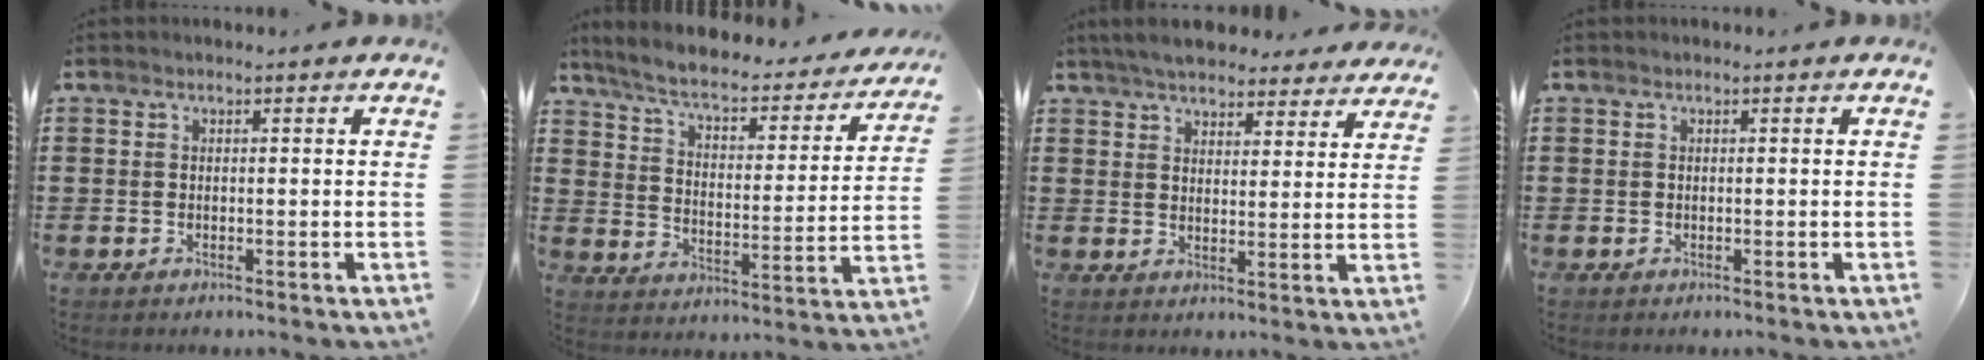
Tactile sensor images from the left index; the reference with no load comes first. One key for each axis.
{"total": 5.4, "fx": 4.4, "fy": 0.9, "fz": 3.0, "tx": -0.079, "ty": -0.031, "tz": 0.068}
{"total": 5.3, "fx": 5.0, "fy": 0.9, "fz": 1.4, "tx": -0.045, "ty": -0.012, "tz": 0.094}
{"total": 0.0}